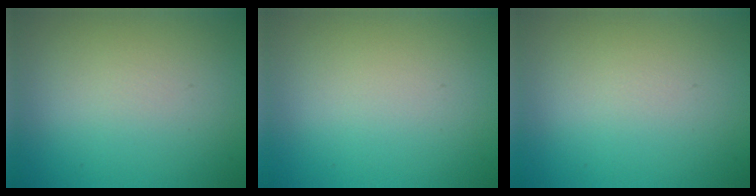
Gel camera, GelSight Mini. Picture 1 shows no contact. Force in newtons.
{"total": 0.0}
{"total": 0.0}